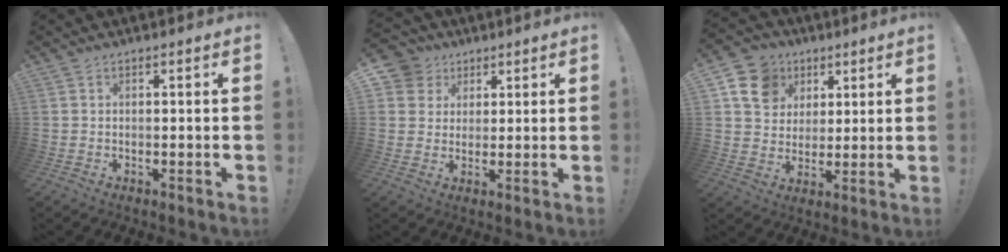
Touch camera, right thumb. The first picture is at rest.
{"total": 7.5, "force": [3.0, 6.7, 1.4], "torque": [-0.021, -0.014, 0.063]}
{"total": 13.0, "force": [5.7, 10.6, 4.8], "torque": [-0.067, -0.028, 0.116]}